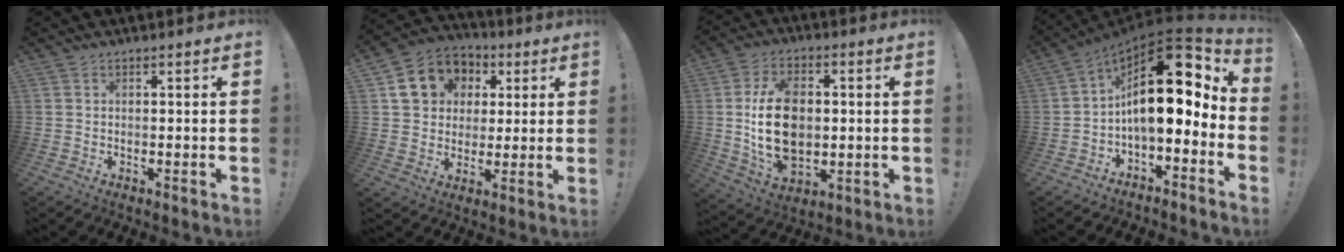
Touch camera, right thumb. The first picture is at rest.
{"total": 13.0, "force": [4.1, 11.1, 5.4], "torque": [-0.073, -0.012, 0.086]}
{"total": 18.3, "force": [0.5, 12.6, 13.3], "torque": [-0.234, -0.001, 0.012]}
{"total": 19.3, "force": [3.7, 8.3, 17.1], "torque": [-0.290, -0.028, 0.061]}